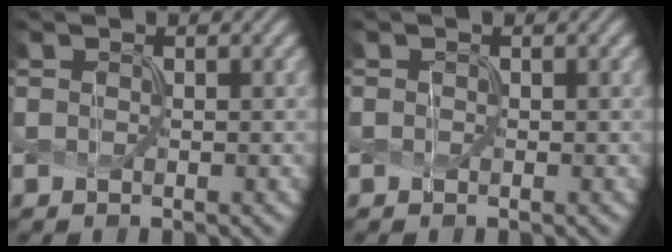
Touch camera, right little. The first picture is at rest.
{"total": 0.0}